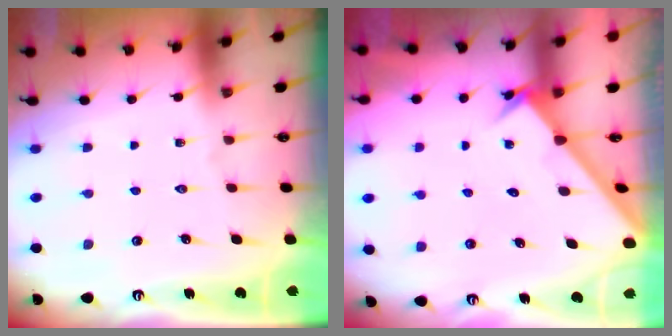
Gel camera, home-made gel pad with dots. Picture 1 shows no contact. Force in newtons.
{"total": 2.3, "press": 2.2, "slide": 0.2}